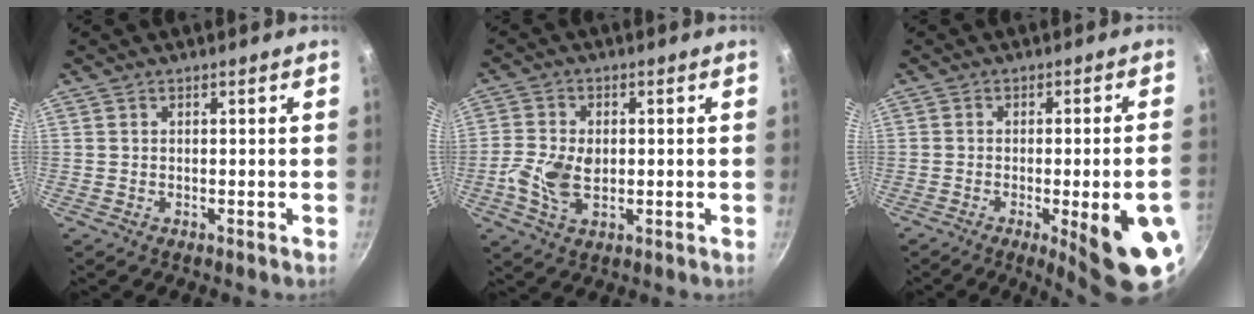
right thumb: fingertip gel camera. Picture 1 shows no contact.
{"total": 7.8, "force": [-0.8, 4.9, 5.9], "torque": [-0.123, 0.002, -0.021]}
{"total": 15.3, "force": [-5.0, 3.3, 14.0], "torque": [-0.156, 0.013, -0.059]}